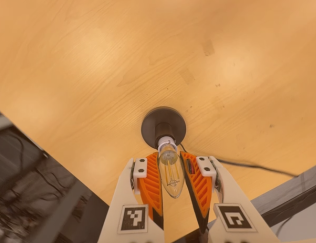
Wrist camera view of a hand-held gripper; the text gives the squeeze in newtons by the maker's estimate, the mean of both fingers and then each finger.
{"total": 12.4, "left": 12.4, "right": 12.3}